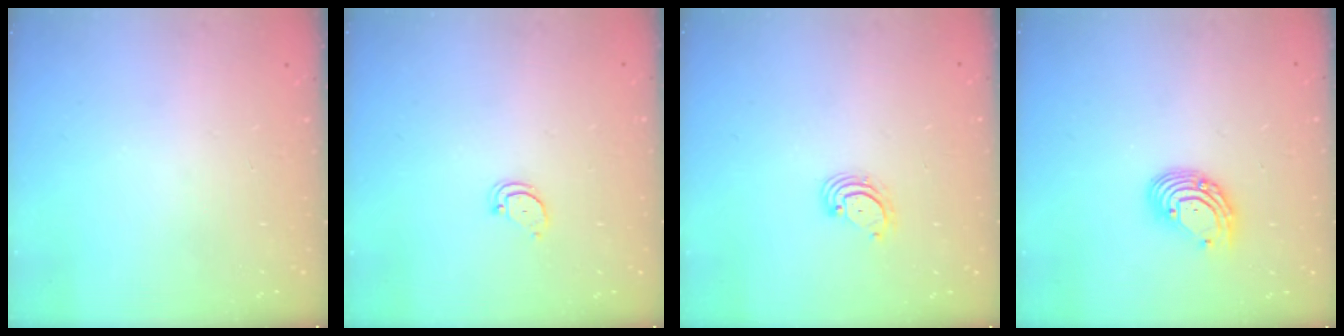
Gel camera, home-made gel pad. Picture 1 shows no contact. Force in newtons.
{"total": 2.4, "press": 2.4, "slide": 0.2}
{"total": 2.9, "press": 2.9, "slide": 0.4}
{"total": 8.3, "press": 8.2, "slide": 0.7}